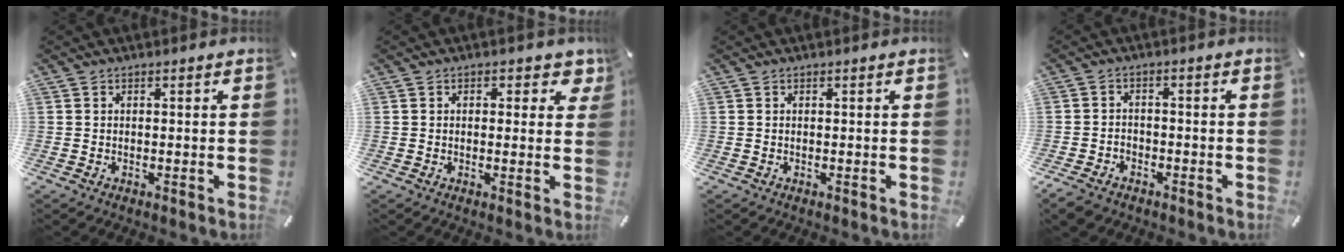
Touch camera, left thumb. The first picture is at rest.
{"total": 3.5, "force": [1.2, 2.3, 2.3], "torque": [-0.017, -0.002, 0.013]}
{"total": 0.0}
{"total": 4.3, "force": [-3.1, 2.6, 1.3], "torque": [-0.032, 0.015, -0.062]}